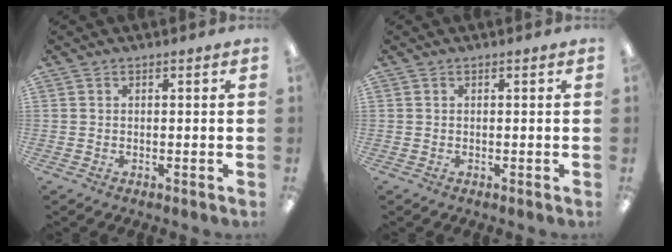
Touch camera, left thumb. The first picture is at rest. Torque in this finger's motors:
{"motor_torque": [0.00, 0.00, -0.05, -0.05, 0.00]}